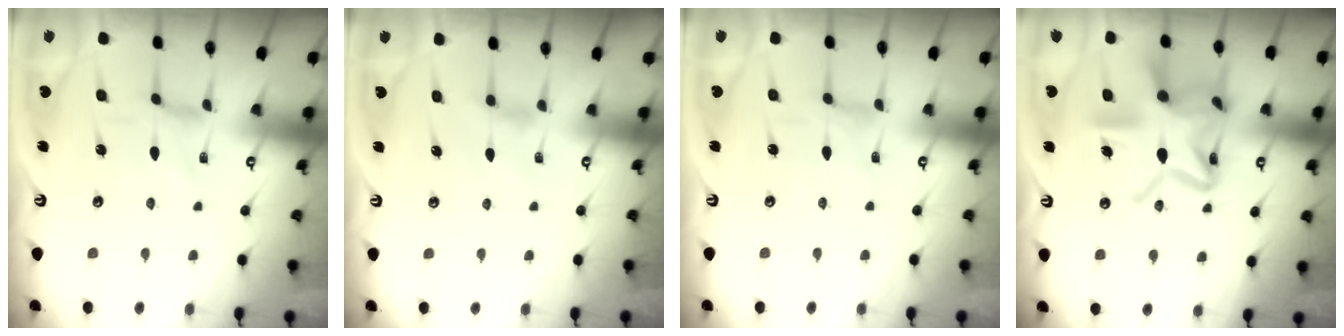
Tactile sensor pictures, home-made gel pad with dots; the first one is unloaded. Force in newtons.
{"total": 2.6, "press": 2.5, "slide": 0.5}
{"total": 0.0}
{"total": 20.5, "press": 20.4, "slide": 1.9}